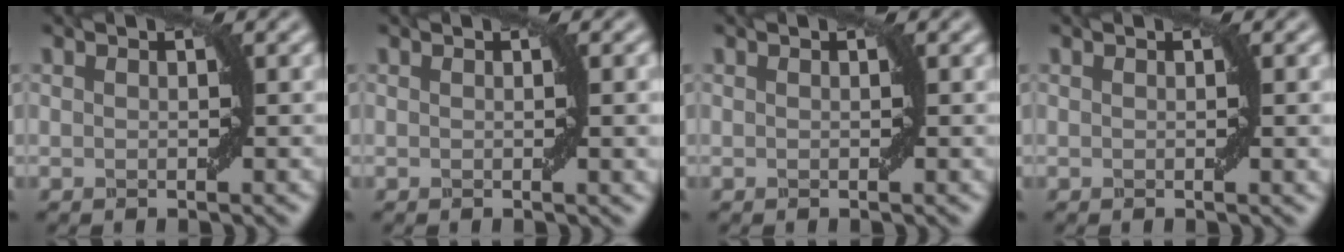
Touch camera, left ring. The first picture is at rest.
{"total": 1.7, "force": [0.2, 0.1, 1.7], "torque": [-0.019, -0.001, 0.003]}
{"total": 0.0}
{"total": 1.2, "force": [0.2, 0.0, 1.2], "torque": [-0.014, -0.001, 0.003]}